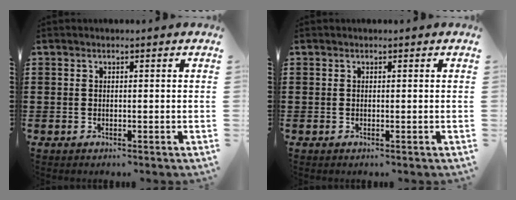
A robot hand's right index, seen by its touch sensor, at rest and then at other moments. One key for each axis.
{"total": 0.0}